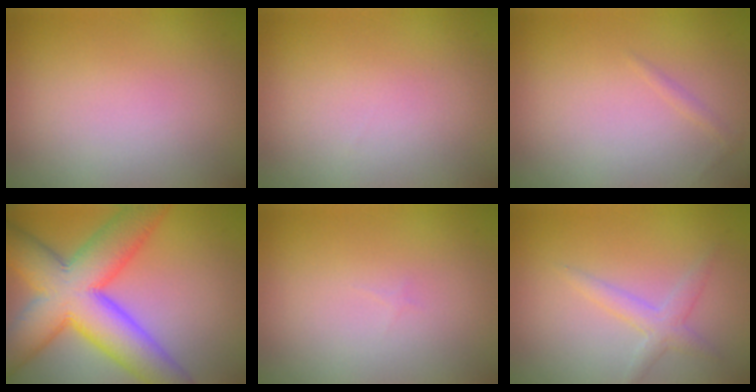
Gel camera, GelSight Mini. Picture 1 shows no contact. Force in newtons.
{"total": 0.0}
{"total": 0.5, "press": 0.5, "slide": 0.0}
{"total": 12.1, "press": 12.1, "slide": 0.5}
{"total": 0.0}
{"total": 2.0, "press": 2.0, "slide": 0.0}